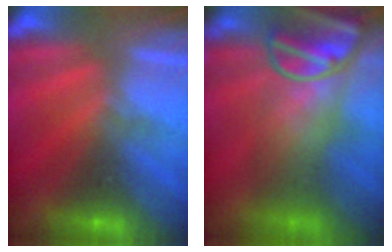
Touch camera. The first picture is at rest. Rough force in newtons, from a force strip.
{"total": 8.5}